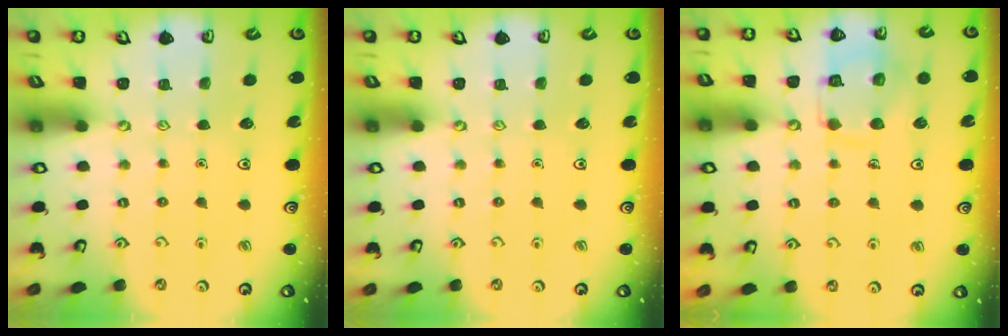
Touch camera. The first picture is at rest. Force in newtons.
{"total": 0.0}
{"total": 12.8, "press": 12.8, "slide": 1.2}